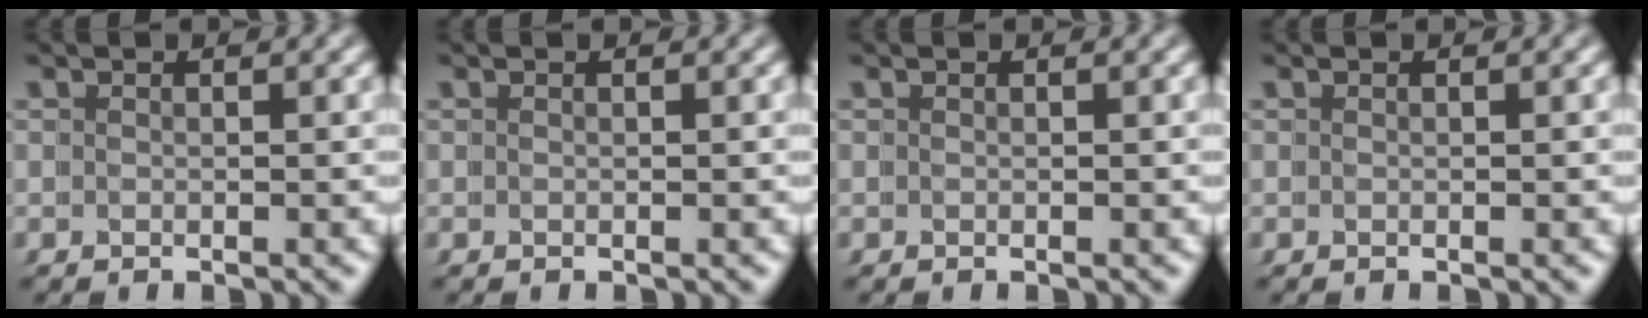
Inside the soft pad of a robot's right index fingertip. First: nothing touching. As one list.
[{"total": 0.0}, {"total": 0.0}, {"total": 0.0}]